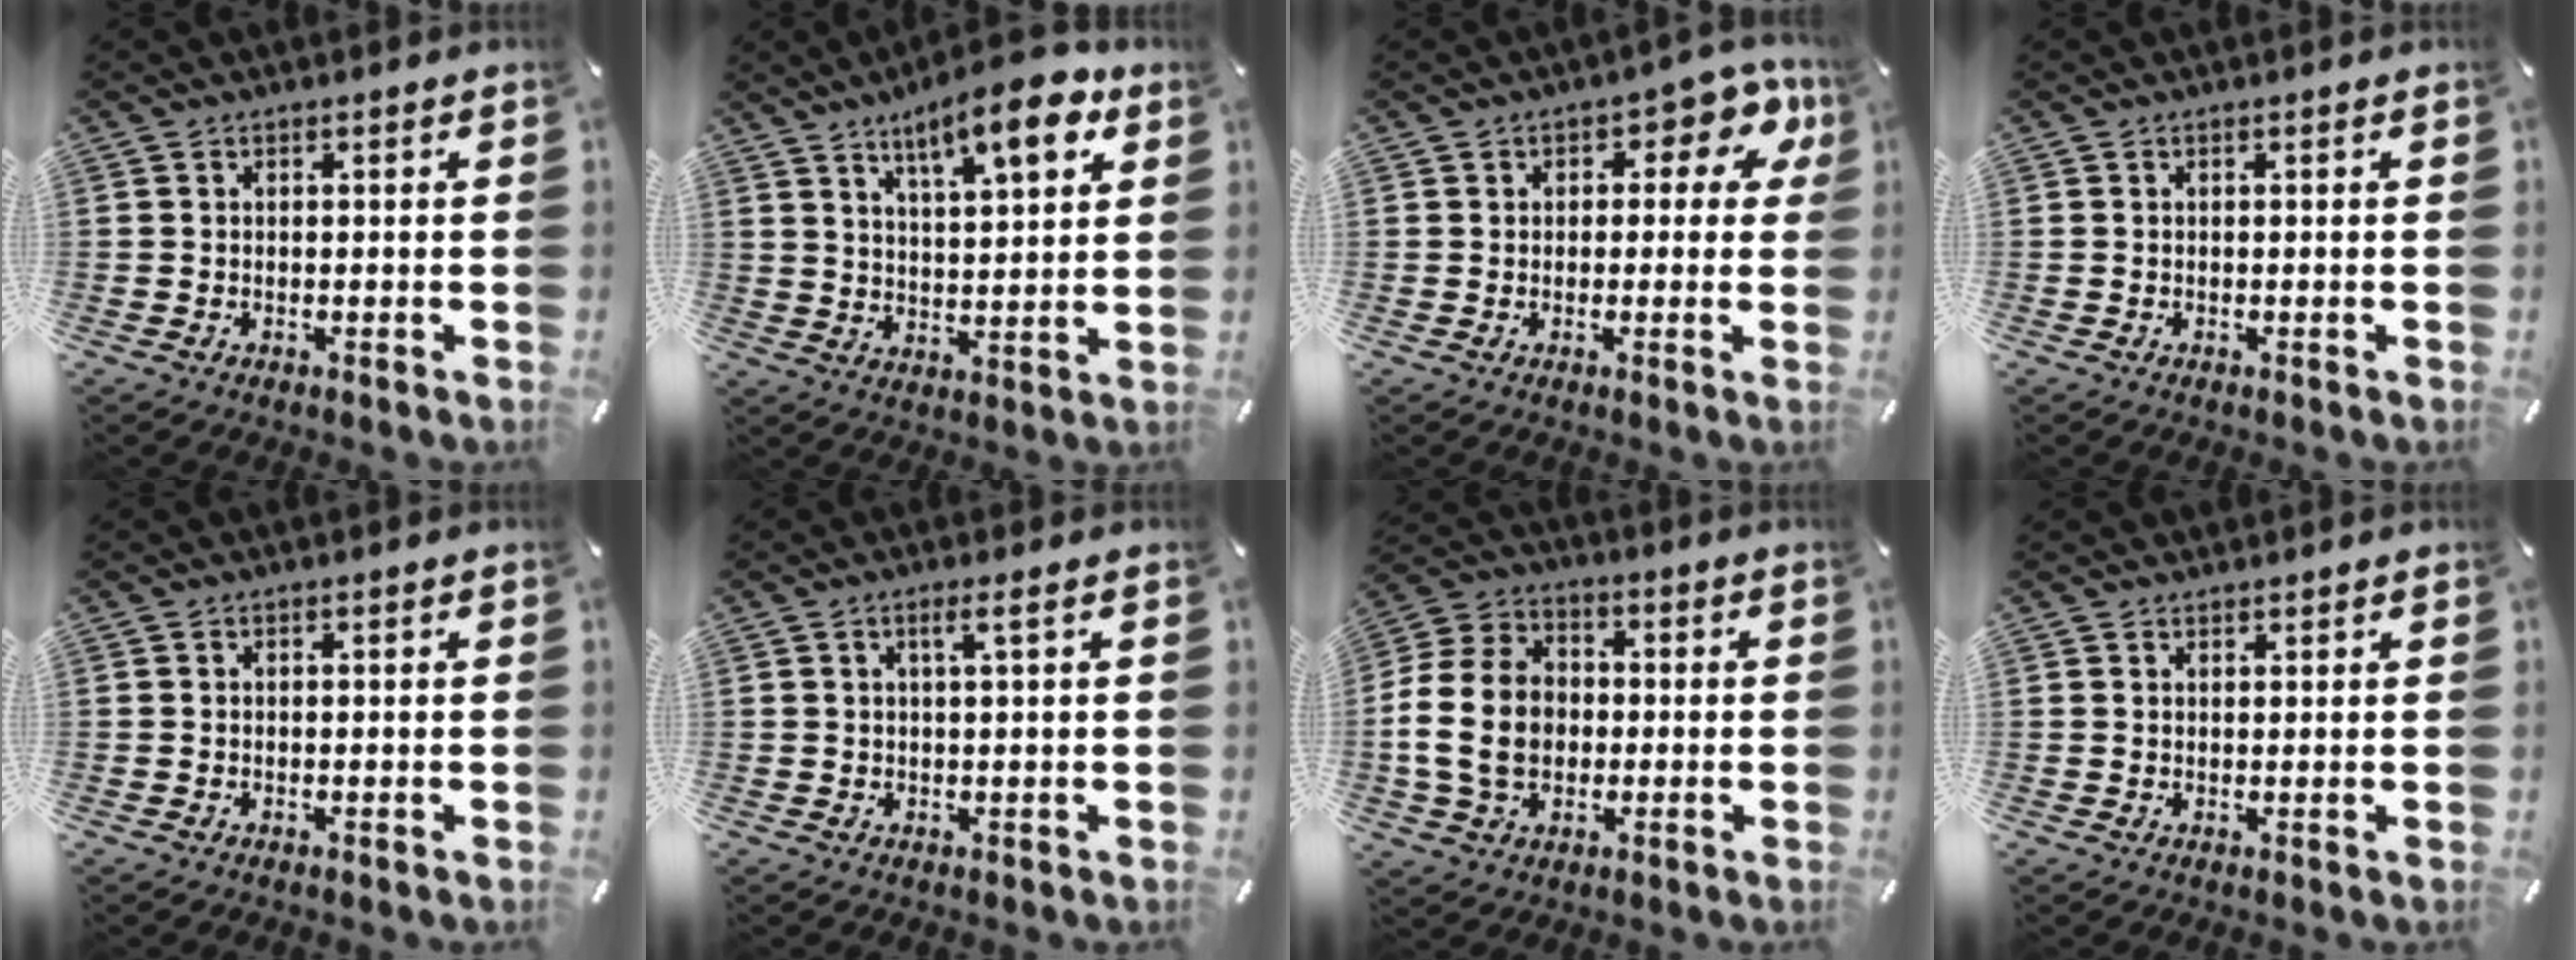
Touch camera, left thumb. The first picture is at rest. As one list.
[{"total": 13.0, "force": [8.4, 4.0, 9.0], "torque": [-0.127, -0.041, 0.137]}, {"total": 7.5, "force": [3.0, 4.5, 5.2], "torque": [-0.059, -0.010, 0.046]}, {"total": 0.0}, {"total": 0.0}, {"total": 2.6, "force": [0.9, 0.1, 2.5], "torque": [-0.048, 0.000, 0.013]}, {"total": 14.0, "force": [-1.1, 11.0, 8.6], "torque": [-0.202, 0.015, -0.019]}, {"total": 1.0, "force": [0.9, 0.5, -0.1], "torque": [0.002, -0.002, 0.019]}]